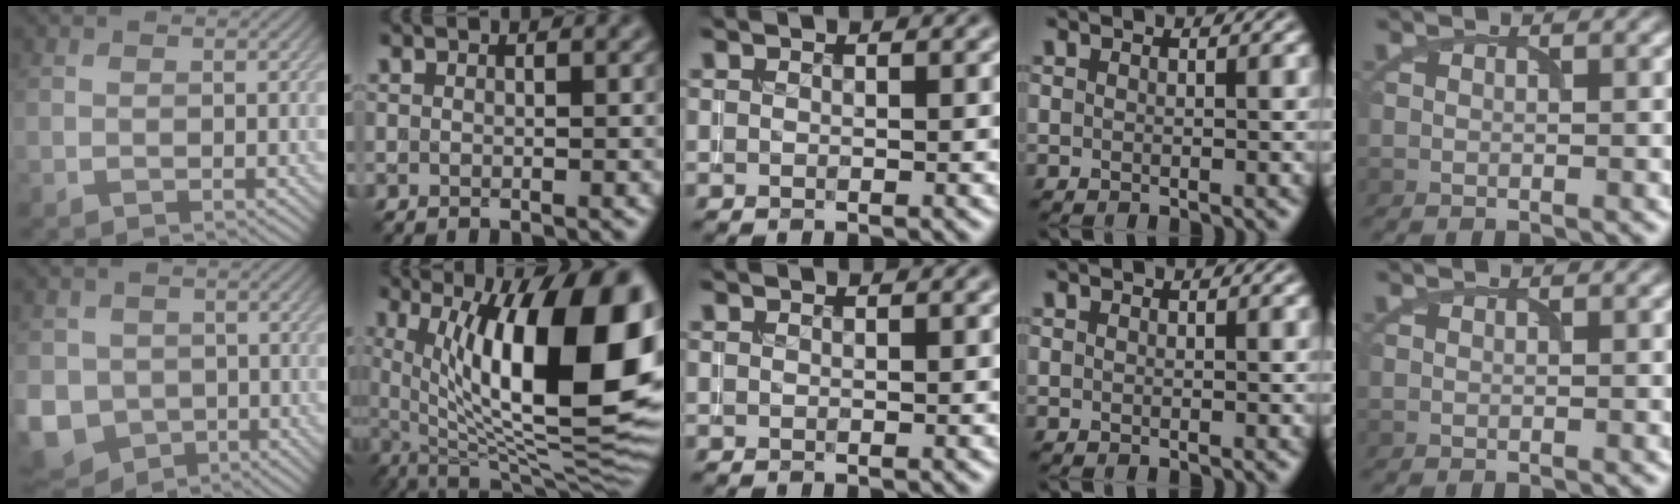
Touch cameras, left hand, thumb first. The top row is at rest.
{"thumb": {"total": 8.1, "force": [-1.7, 7.1, 3.6], "torque": [-0.101, -0.032, -0.038]}, "index": {"total": 17.4, "force": [3.6, 6.0, 15.9], "torque": [-0.205, 0.005, 0.058]}}